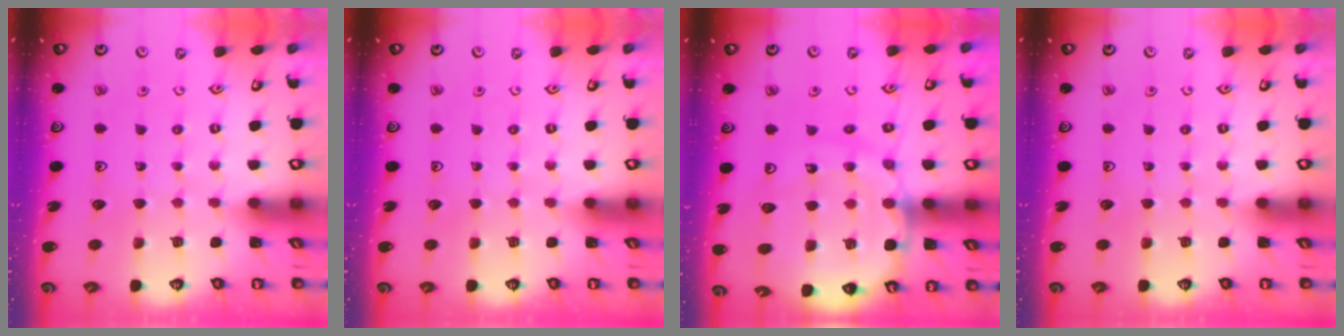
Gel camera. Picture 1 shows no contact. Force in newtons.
{"total": 0.0}
{"total": 16.2, "press": 16.1, "slide": 1.9}
{"total": 0.0}